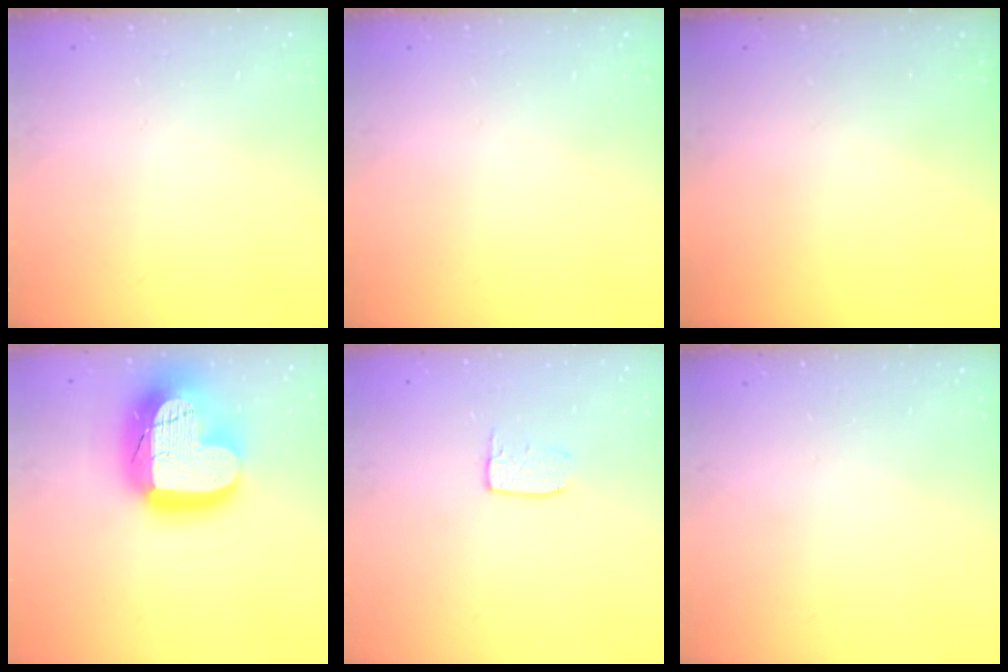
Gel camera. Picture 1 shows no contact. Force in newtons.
{"total": 0.0}
{"total": 0.0}
{"total": 26.0, "press": 25.9, "slide": 2.1}
{"total": 4.3, "press": 4.3, "slide": 0.3}
{"total": 0.0}